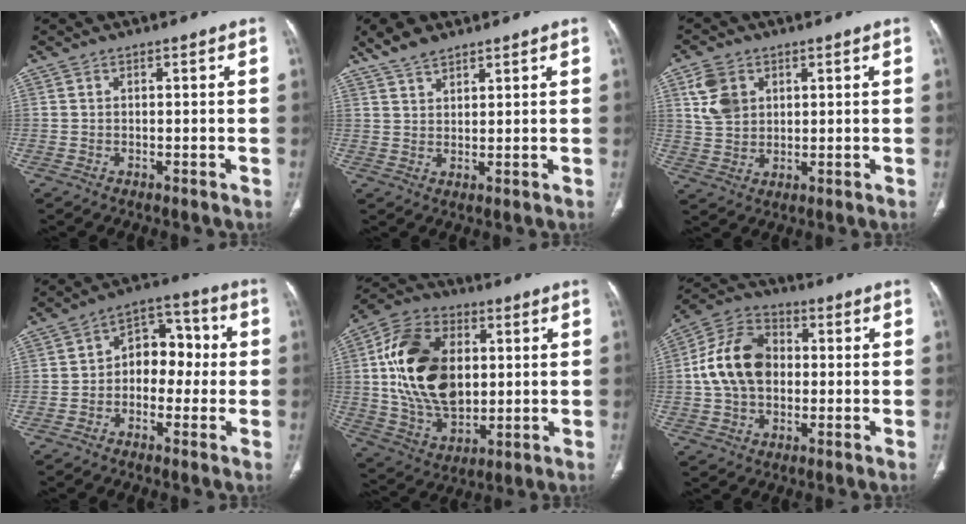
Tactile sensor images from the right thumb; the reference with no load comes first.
{"total": 5.0, "force": [4.1, 2.0, 2.2], "torque": [-0.038, -0.012, 0.083]}
{"total": 7.1, "force": [2.7, 5.2, 3.9], "torque": [-0.061, -0.006, 0.059]}
{"total": 9.6, "force": [-0.5, 6.8, 6.8], "torque": [-0.056, 0.039, -0.023]}
{"total": 21.1, "force": [2.8, 13.8, 15.7], "torque": [-0.266, -0.002, 0.058]}
{"total": 13.9, "force": [0.4, 10.0, 9.6], "torque": [-0.163, 0.028, -0.001]}